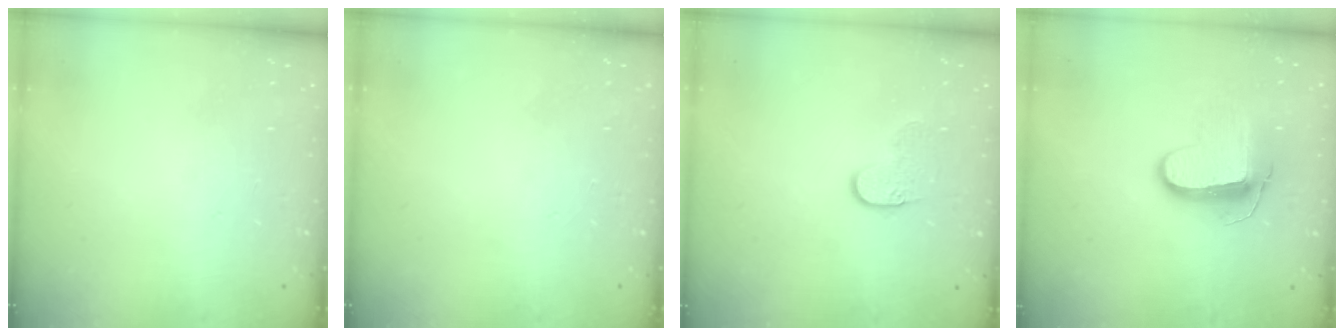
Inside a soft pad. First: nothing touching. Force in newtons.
{"total": 0.0}
{"total": 5.4, "press": 5.4, "slide": 0.3}
{"total": 10.0, "press": 10.0, "slide": 0.2}